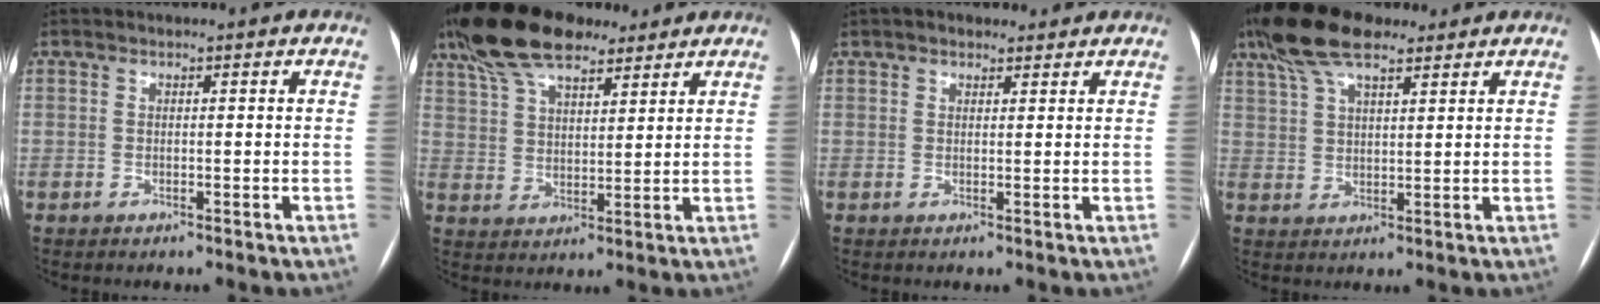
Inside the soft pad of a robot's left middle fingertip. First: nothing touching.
{"total": 13.5, "force": [10.4, 4.6, 7.3], "torque": [-0.152, 0.036, 0.190]}
{"total": 4.7, "force": [3.8, 1.8, 1.9], "torque": [-0.028, 0.037, 0.061]}
{"total": 10.3, "force": [7.6, 3.1, 6.3], "torque": [-0.129, 0.034, 0.139]}